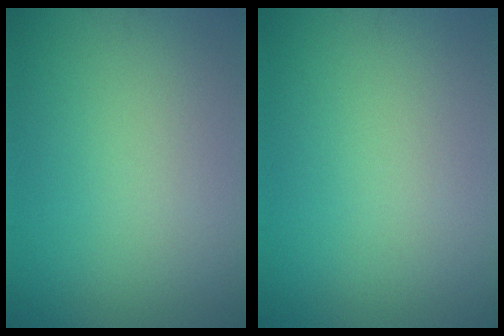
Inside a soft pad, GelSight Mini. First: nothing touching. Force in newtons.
{"total": 0.0}